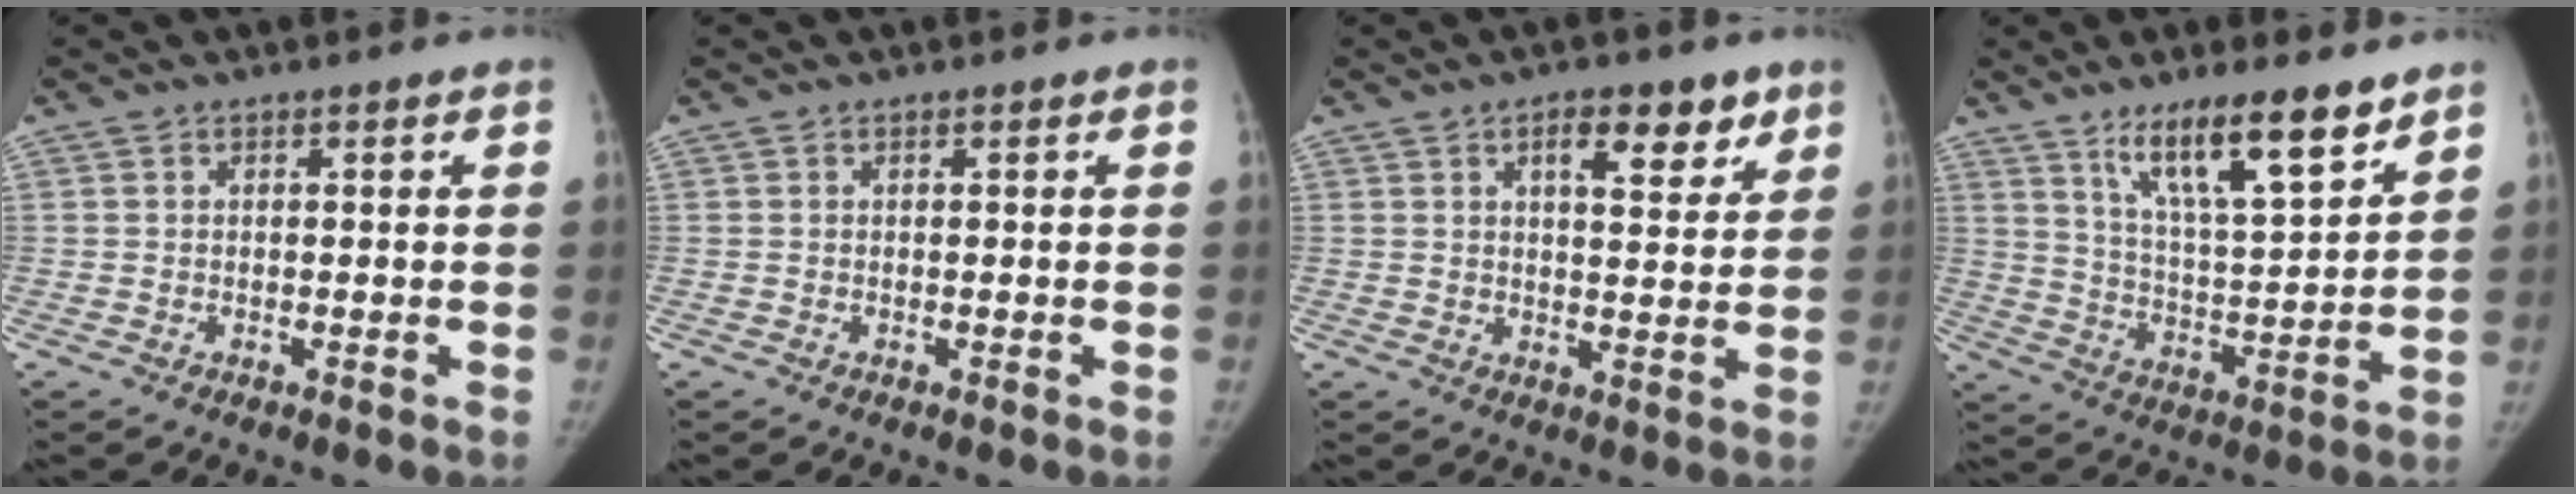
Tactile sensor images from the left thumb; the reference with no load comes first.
{"total": 0.0}
{"total": 8.1, "force": [4.6, 3.5, 5.7], "torque": [-0.053, -0.022, 0.064]}
{"total": 15.1, "force": [10.2, 3.4, 10.7], "torque": [-0.160, -0.062, 0.182]}